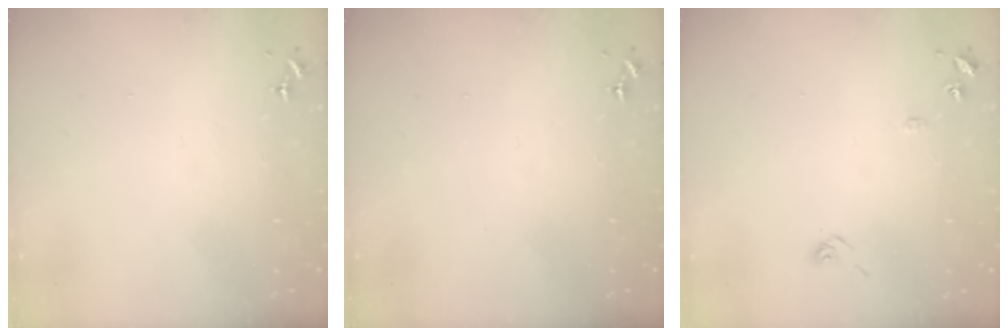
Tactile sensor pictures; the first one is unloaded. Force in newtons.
{"total": 0.0}
{"total": 7.2, "press": 7.2, "slide": 0.7}